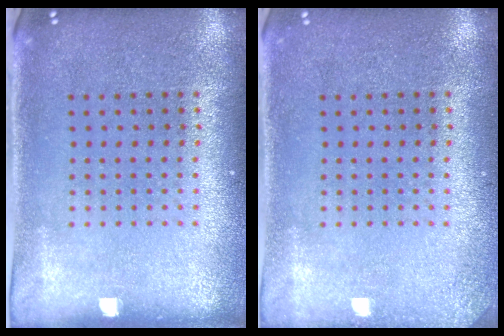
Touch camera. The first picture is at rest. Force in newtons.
{"total": 1.2, "press": 1.2, "slide": 0.1}